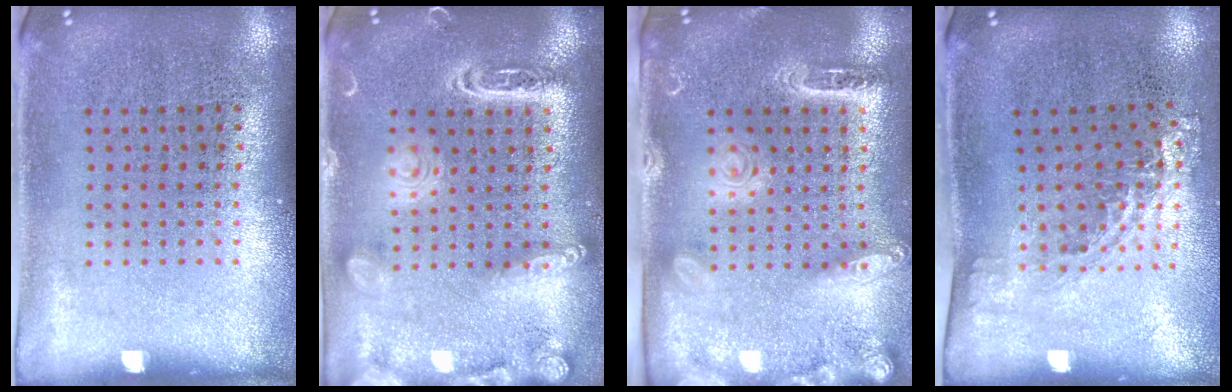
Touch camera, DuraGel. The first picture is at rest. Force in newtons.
{"total": 2.1, "press": 2.1, "slide": 0.1}
{"total": 2.5, "press": 2.0, "slide": 1.5}
{"total": 1.3, "press": 1.0, "slide": 0.9}